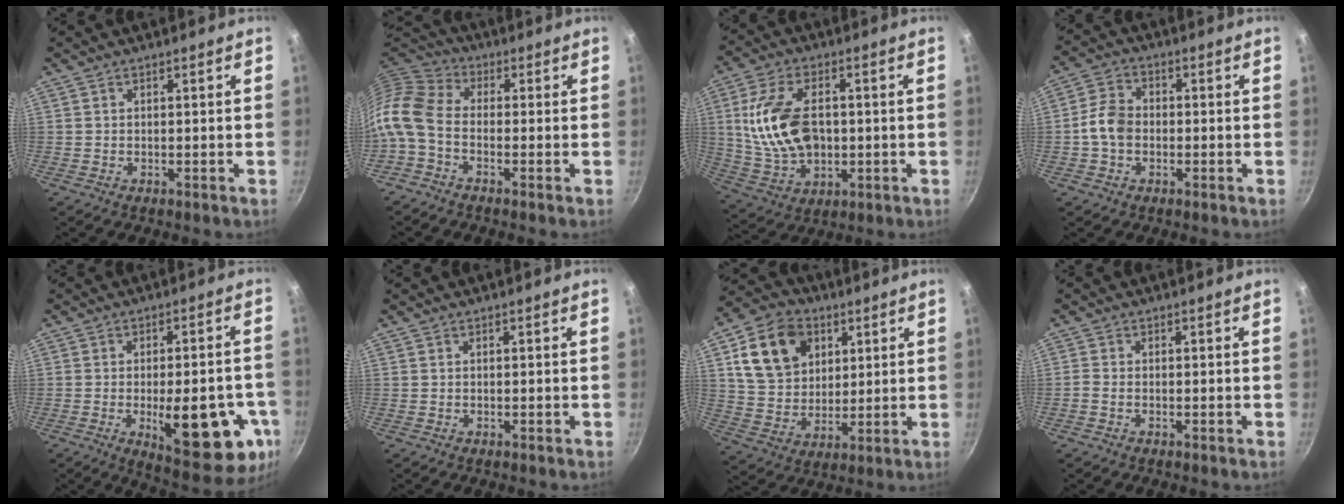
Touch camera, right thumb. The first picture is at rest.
{"total": 10.8, "force": [-3.2, 6.7, 7.9], "torque": [-0.170, 0.038, -0.089]}
{"total": 15.8, "force": [1.0, 10.1, 12.1], "torque": [-0.217, 0.005, 0.029]}
{"total": 6.3, "force": [-1.1, 4.8, 4.0], "torque": [-0.060, 0.024, -0.032]}
{"total": 19.3, "force": [-5.5, 7.6, 16.9], "torque": [-0.187, 0.001, -0.063]}
{"total": 0.0}
{"total": 16.1, "force": [5.8, 12.1, 8.8], "torque": [-0.134, -0.008, 0.106]}
{"total": 1.1, "force": [-0.6, 0.5, 0.7], "torque": [-0.021, 0.004, -0.018]}